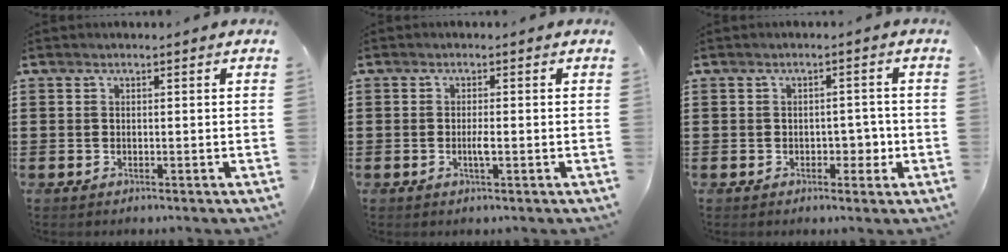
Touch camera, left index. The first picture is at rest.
{"total": 1.6, "force": [-0.5, 0.2, 1.5], "torque": [-0.029, 0.000, -0.009]}
{"total": 3.1, "force": [-0.9, 2.0, 2.2], "torque": [-0.035, 0.001, -0.022]}